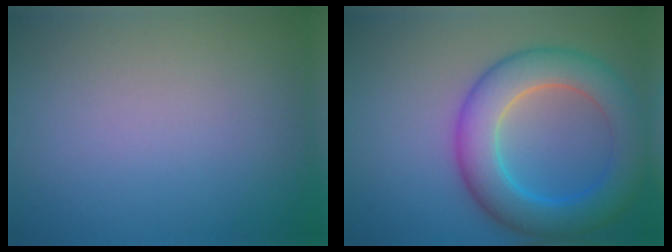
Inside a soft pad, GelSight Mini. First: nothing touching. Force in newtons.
{"total": 7.4, "press": 7.4, "slide": 0.3}